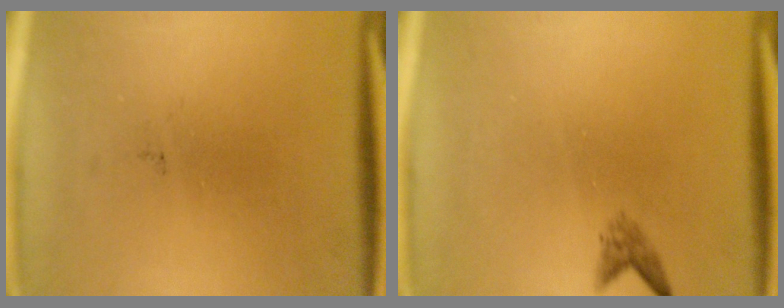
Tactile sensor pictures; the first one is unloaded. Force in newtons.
{"total": 1.3}